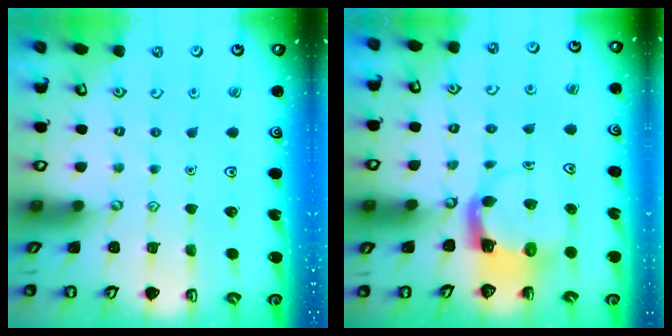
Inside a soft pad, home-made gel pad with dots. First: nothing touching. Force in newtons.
{"total": 4.2, "press": 4.2, "slide": 0.3}